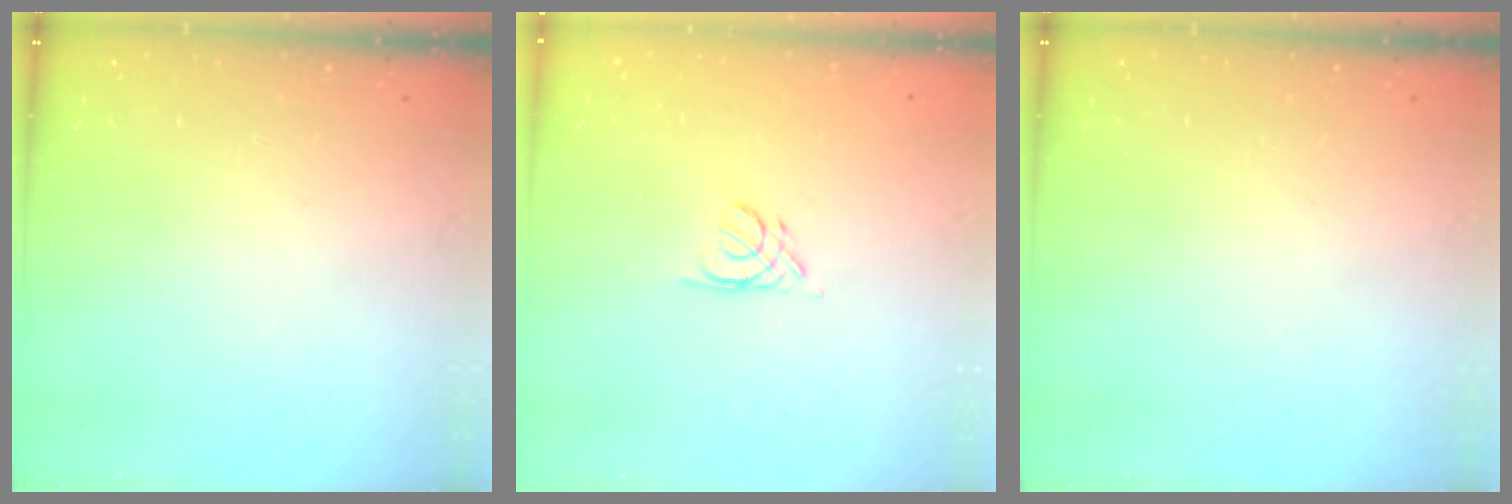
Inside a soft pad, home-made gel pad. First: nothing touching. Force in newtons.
{"total": 2.2, "press": 2.2, "slide": 0.4}
{"total": 0.0}